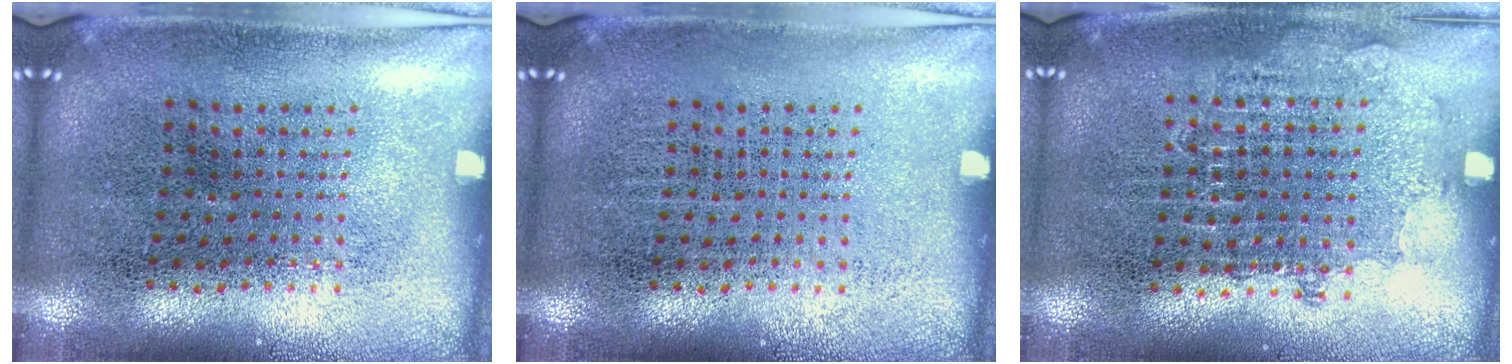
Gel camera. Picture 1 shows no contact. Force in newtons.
{"total": 0.0}
{"total": 0.8, "press": 0.8, "slide": 0.2}